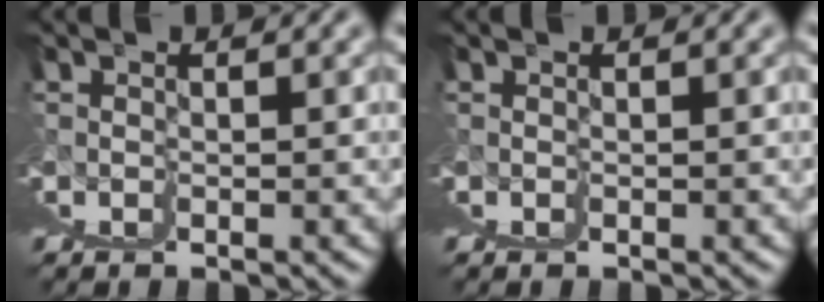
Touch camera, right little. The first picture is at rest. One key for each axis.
{"total": 0.0}